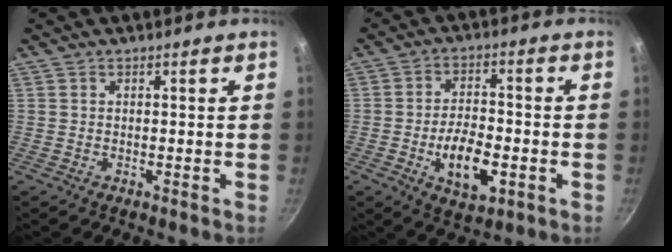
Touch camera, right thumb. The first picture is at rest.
{"total": 10.2, "force": [-3.1, 5.1, 8.3], "torque": [-0.128, 0.013, -0.049]}